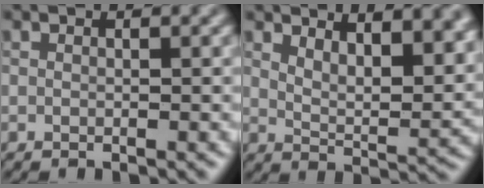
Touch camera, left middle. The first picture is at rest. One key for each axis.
{"total": 9.7, "fx": 5.6, "fy": 3.8, "fz": 6.9, "tx": -0.059, "ty": 0.015, "tz": 0.078}